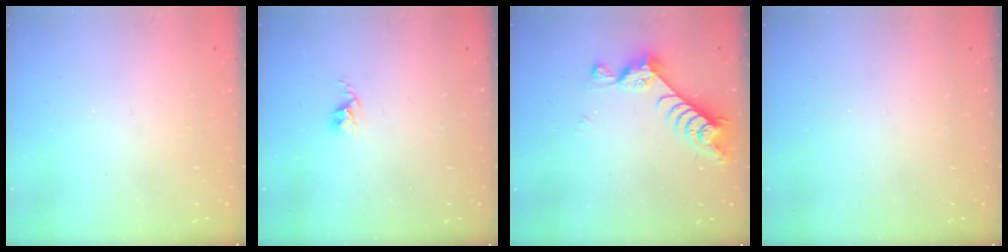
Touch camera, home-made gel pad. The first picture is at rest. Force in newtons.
{"total": 2.4, "press": 2.4, "slide": 0.3}
{"total": 7.2, "press": 7.2, "slide": 1.0}
{"total": 0.0}